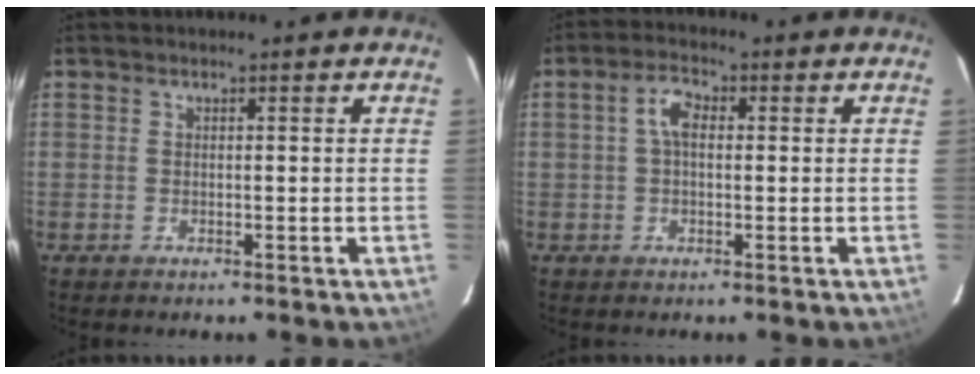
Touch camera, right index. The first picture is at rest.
{"total": 3.8, "force": [0.4, 2.1, 3.1], "torque": [-0.061, 0.013, 0.008]}